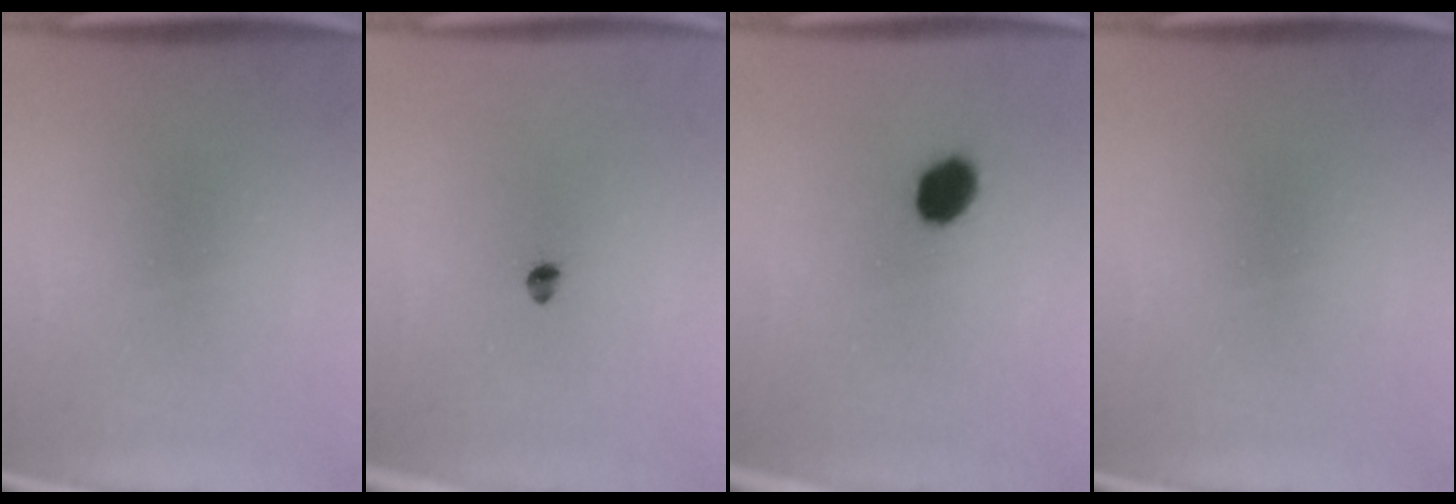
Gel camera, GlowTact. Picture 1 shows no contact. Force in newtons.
{"total": 1.7}
{"total": 5.6}
{"total": 0.0}